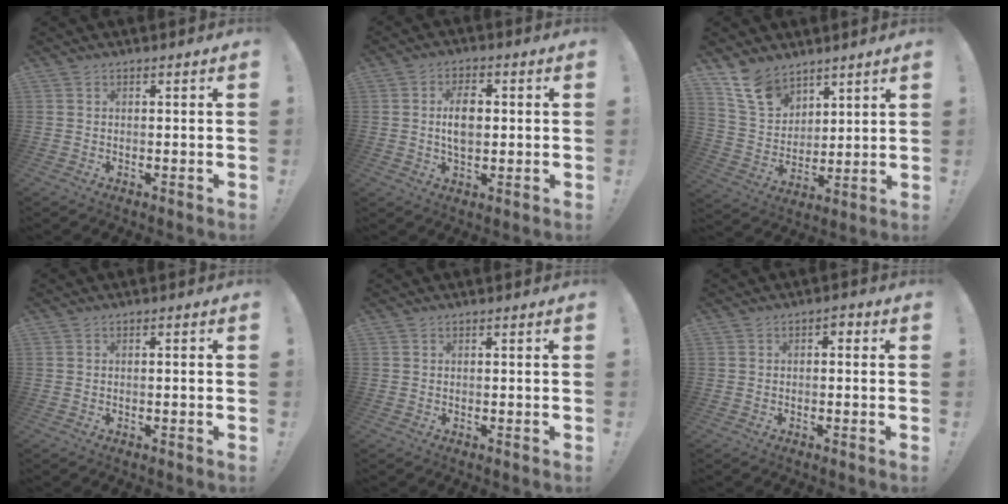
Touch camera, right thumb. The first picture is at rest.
{"total": 7.7, "force": [0.8, 4.7, 6.1], "torque": [-0.104, 0.002, 0.009]}
{"total": 12.6, "force": [9.4, 7.2, 4.4], "torque": [-0.098, -0.056, 0.185]}
{"total": 0.8, "force": [-0.3, -0.2, 0.7], "torque": [-0.013, 0.000, -0.005]}
{"total": 0.0}
{"total": 1.6, "force": [-0.7, 1.1, 1.0], "torque": [-0.010, 0.007, -0.016]}